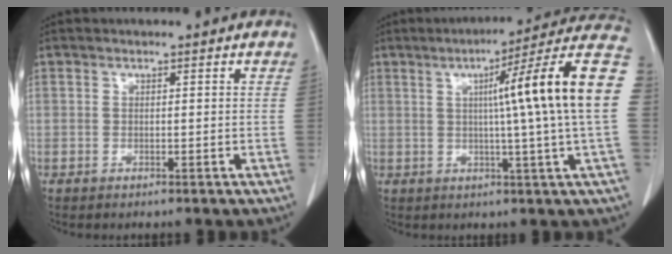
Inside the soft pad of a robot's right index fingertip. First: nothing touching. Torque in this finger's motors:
{"motor_torque": [1.86, 0.21, 0.90, 0.14]}